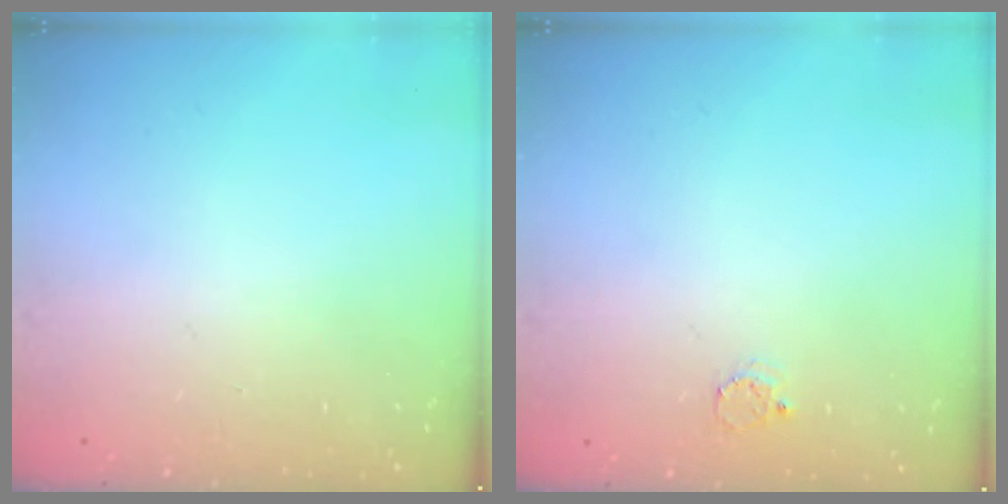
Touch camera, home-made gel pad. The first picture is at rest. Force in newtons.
{"total": 2.3, "press": 2.3, "slide": 0.2}